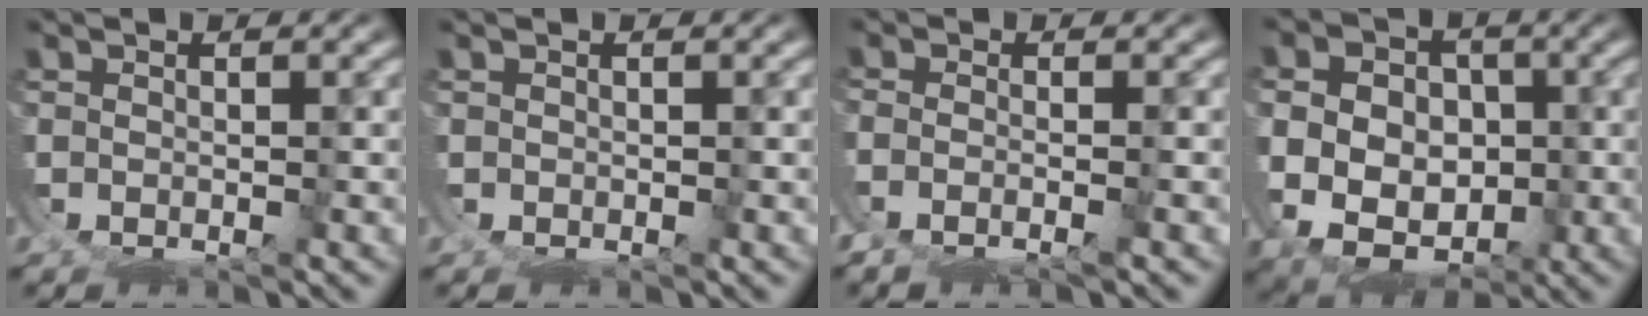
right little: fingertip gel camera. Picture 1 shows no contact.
{"total": 0.6, "force": [0.3, 0.1, -0.5], "torque": [0.004, -0.002, 0.005]}
{"total": 2.6, "force": [-1.2, 0.8, 2.2], "torque": [-0.049, -0.015, -0.012]}
{"total": 8.6, "force": [-0.5, 7.5, 4.2], "torque": [-0.094, -0.033, 0.001]}